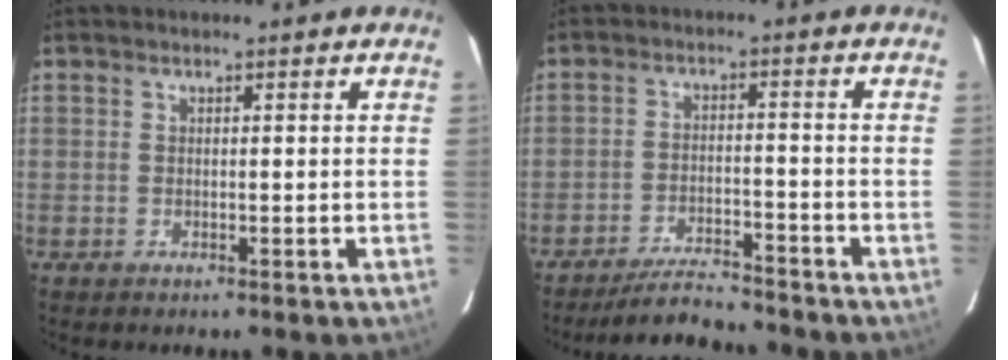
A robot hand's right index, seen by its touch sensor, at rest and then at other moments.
{"total": 6.9, "force": [-6.7, 0.6, 1.5], "torque": [-0.025, -0.008, -0.117]}